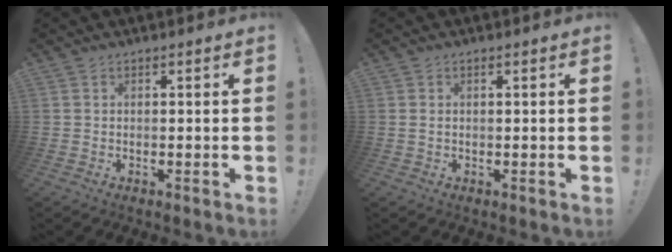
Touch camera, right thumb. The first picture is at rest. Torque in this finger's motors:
{"motor_torque": [0.00, -0.14, -0.02, 0.19, 0.06]}